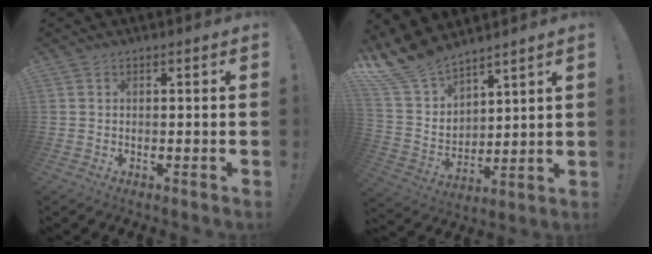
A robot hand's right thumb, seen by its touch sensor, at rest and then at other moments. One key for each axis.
{"total": 12.9, "fx": 11.2, "fy": 5.2, "fz": 3.7, "tx": -0.096, "ty": -0.088, "tz": 0.217}